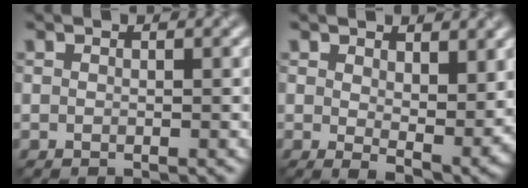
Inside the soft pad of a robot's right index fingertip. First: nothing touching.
{"total": 5.8, "force": [1.5, 2.8, 4.9], "torque": [-0.082, -0.022, 0.035]}